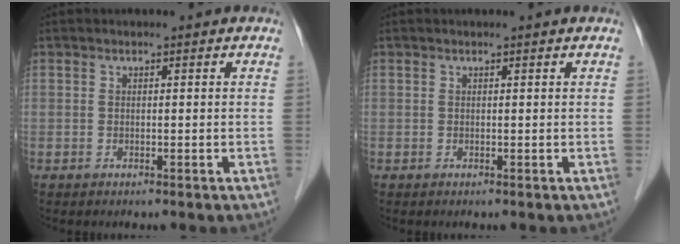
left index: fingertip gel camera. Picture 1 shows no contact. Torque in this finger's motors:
{"motor_torque": [0.18, -0.09, 0.00, 0.00]}